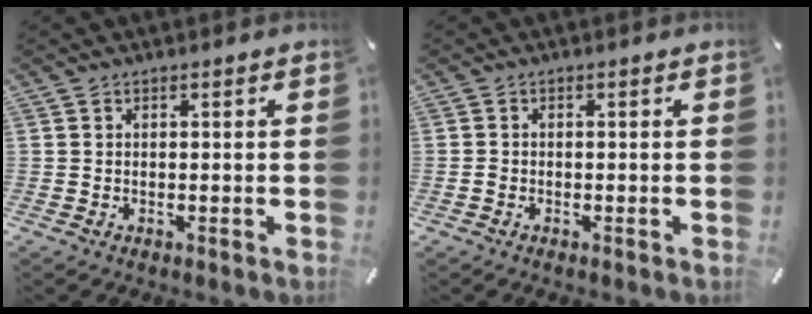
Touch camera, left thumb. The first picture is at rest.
{"total": 0.9, "force": [-0.4, 0.6, 0.4], "torque": [-0.007, 0.003, -0.010]}